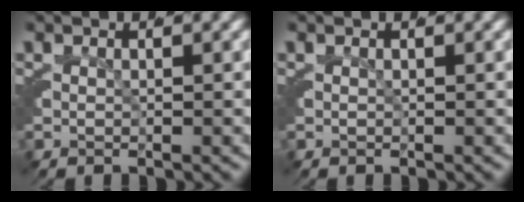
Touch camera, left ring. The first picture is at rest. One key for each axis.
{"total": 0.0}